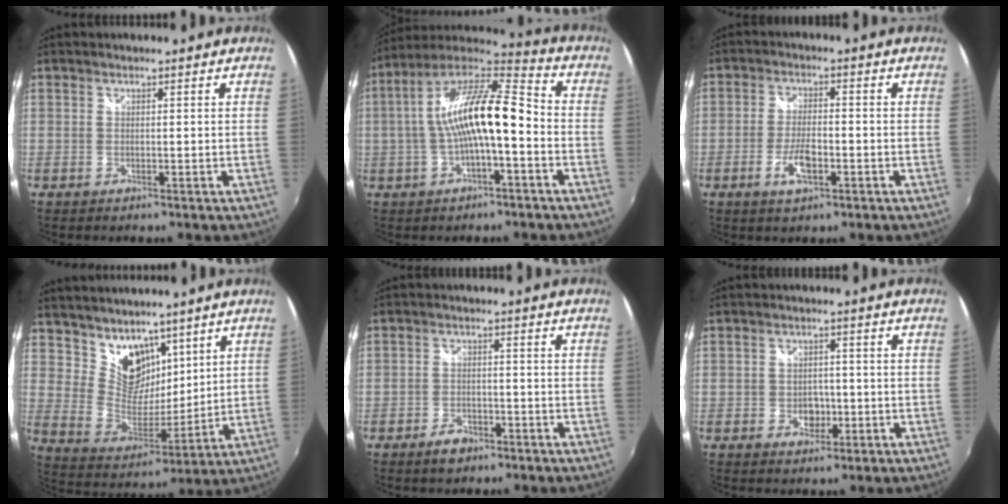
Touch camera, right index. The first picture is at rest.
{"total": 15.1, "force": [-1.8, 4.0, 14.5], "torque": [-0.266, 0.022, -0.034]}
{"total": 5.9, "force": [-2.5, 2.1, 4.9], "torque": [-0.105, -0.003, -0.045]}
{"total": 11.6, "force": [8.1, 7.1, 4.1], "torque": [-0.071, 0.001, 0.162]}
{"total": 4.0, "force": [-2.9, 2.3, 1.6], "torque": [-0.042, 0.004, -0.047]}
{"total": 3.5, "force": [-1.0, 2.9, 1.7], "torque": [-0.030, 0.004, -0.012]}